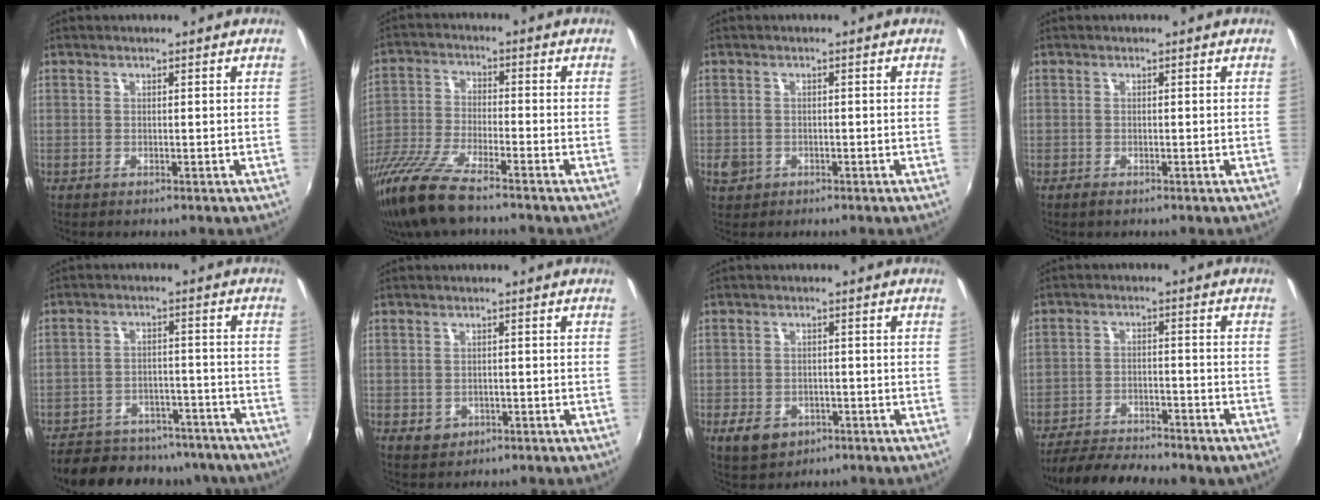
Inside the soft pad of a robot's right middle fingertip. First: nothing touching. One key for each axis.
{"total": 14.1, "fx": -10.7, "fy": 2.4, "fz": 8.8, "tx": -0.192, "ty": -0.035, "tz": -0.211}
{"total": 2.8, "fx": -1.0, "fy": 2.4, "fz": 1.0, "tx": -0.022, "ty": -0.001, "tz": -0.014}
{"total": 0.9, "fx": -0.7, "fy": 0.4, "fz": 0.4, "tx": -0.008, "ty": -0.003, "tz": -0.013}
{"total": 21.3, "fx": -18.0, "fy": 8.4, "fz": 7.8, "tx": -0.169, "ty": 0.015, "tz": -0.228}
{"total": 2.7, "fx": -0.9, "fy": 2.3, "fz": 1.0, "tx": -0.022, "ty": -0.001, "tz": -0.008}
{"total": 6.0, "fx": -3.0, "fy": 4.2, "fz": 3.0, "tx": -0.074, "ty": -0.006, "tz": -0.042}
{"total": 14.0, "fx": -12.0, "fy": 3.4, "fz": 6.5, "tx": -0.143, "ty": -0.023, "tz": -0.181}